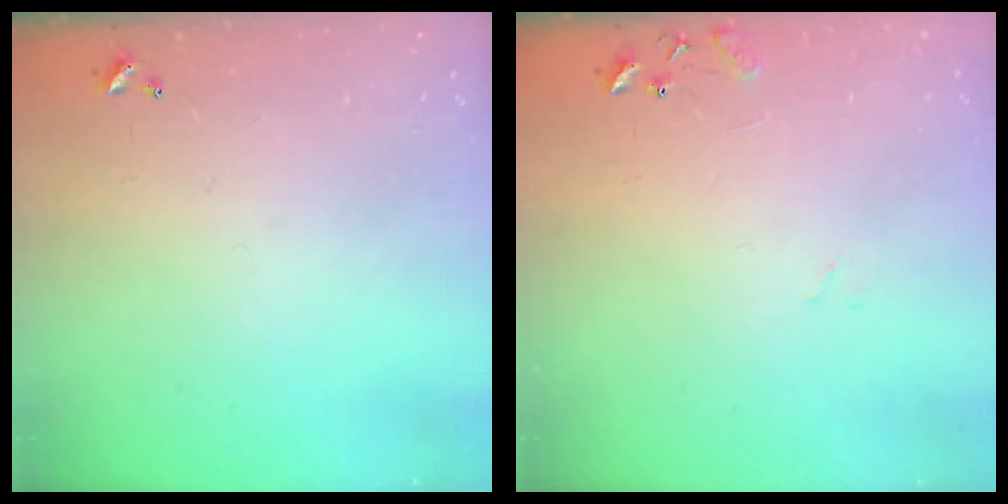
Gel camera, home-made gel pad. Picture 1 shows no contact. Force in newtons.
{"total": 9.5, "press": 9.5, "slide": 0.9}